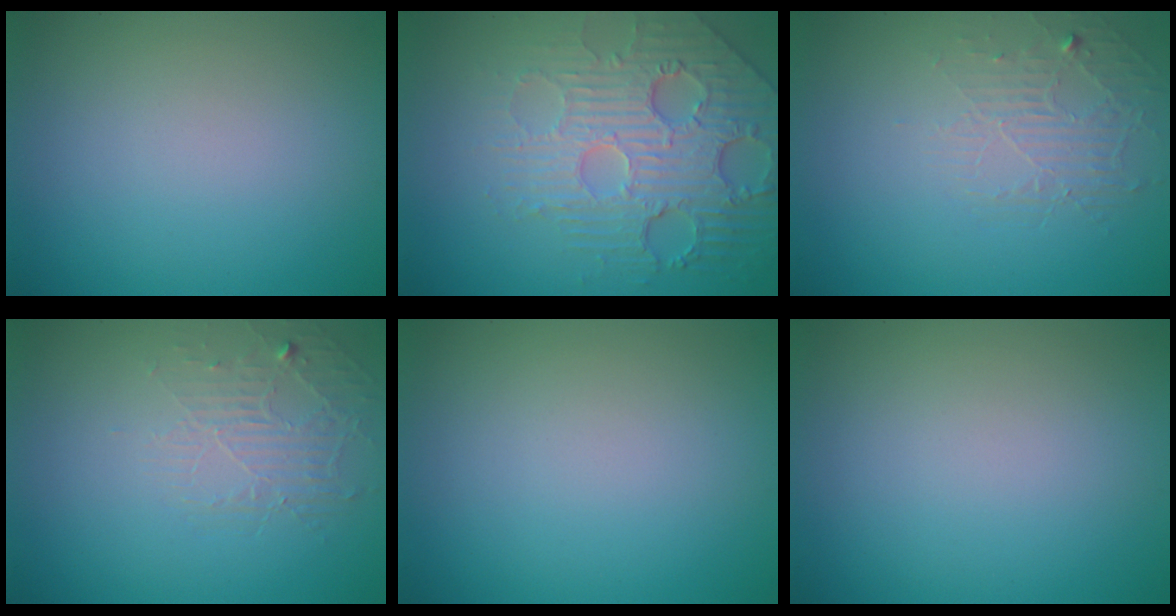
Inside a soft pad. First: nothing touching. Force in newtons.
{"total": 6.5, "press": 5.1, "slide": 4.1}
{"total": 1.8, "press": 0.8, "slide": 1.6}
{"total": 1.8, "press": 0.8, "slide": 1.6}
{"total": 0.0}
{"total": 0.0}